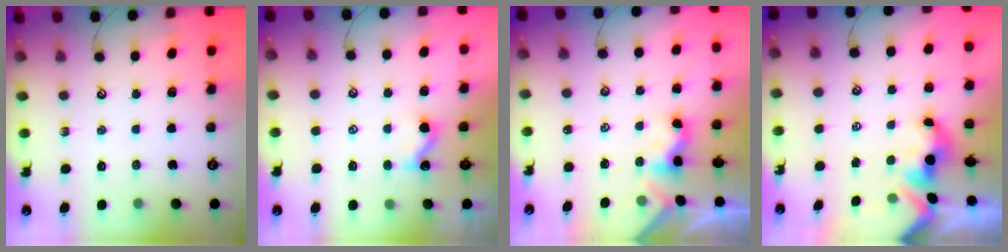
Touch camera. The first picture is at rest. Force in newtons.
{"total": 0.0}
{"total": 2.2, "press": 2.2, "slide": 0.3}
{"total": 1.5, "press": 1.3, "slide": 0.7}